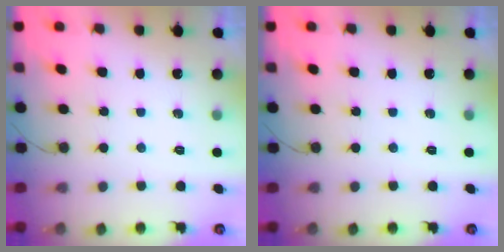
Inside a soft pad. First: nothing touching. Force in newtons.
{"total": 0.0}